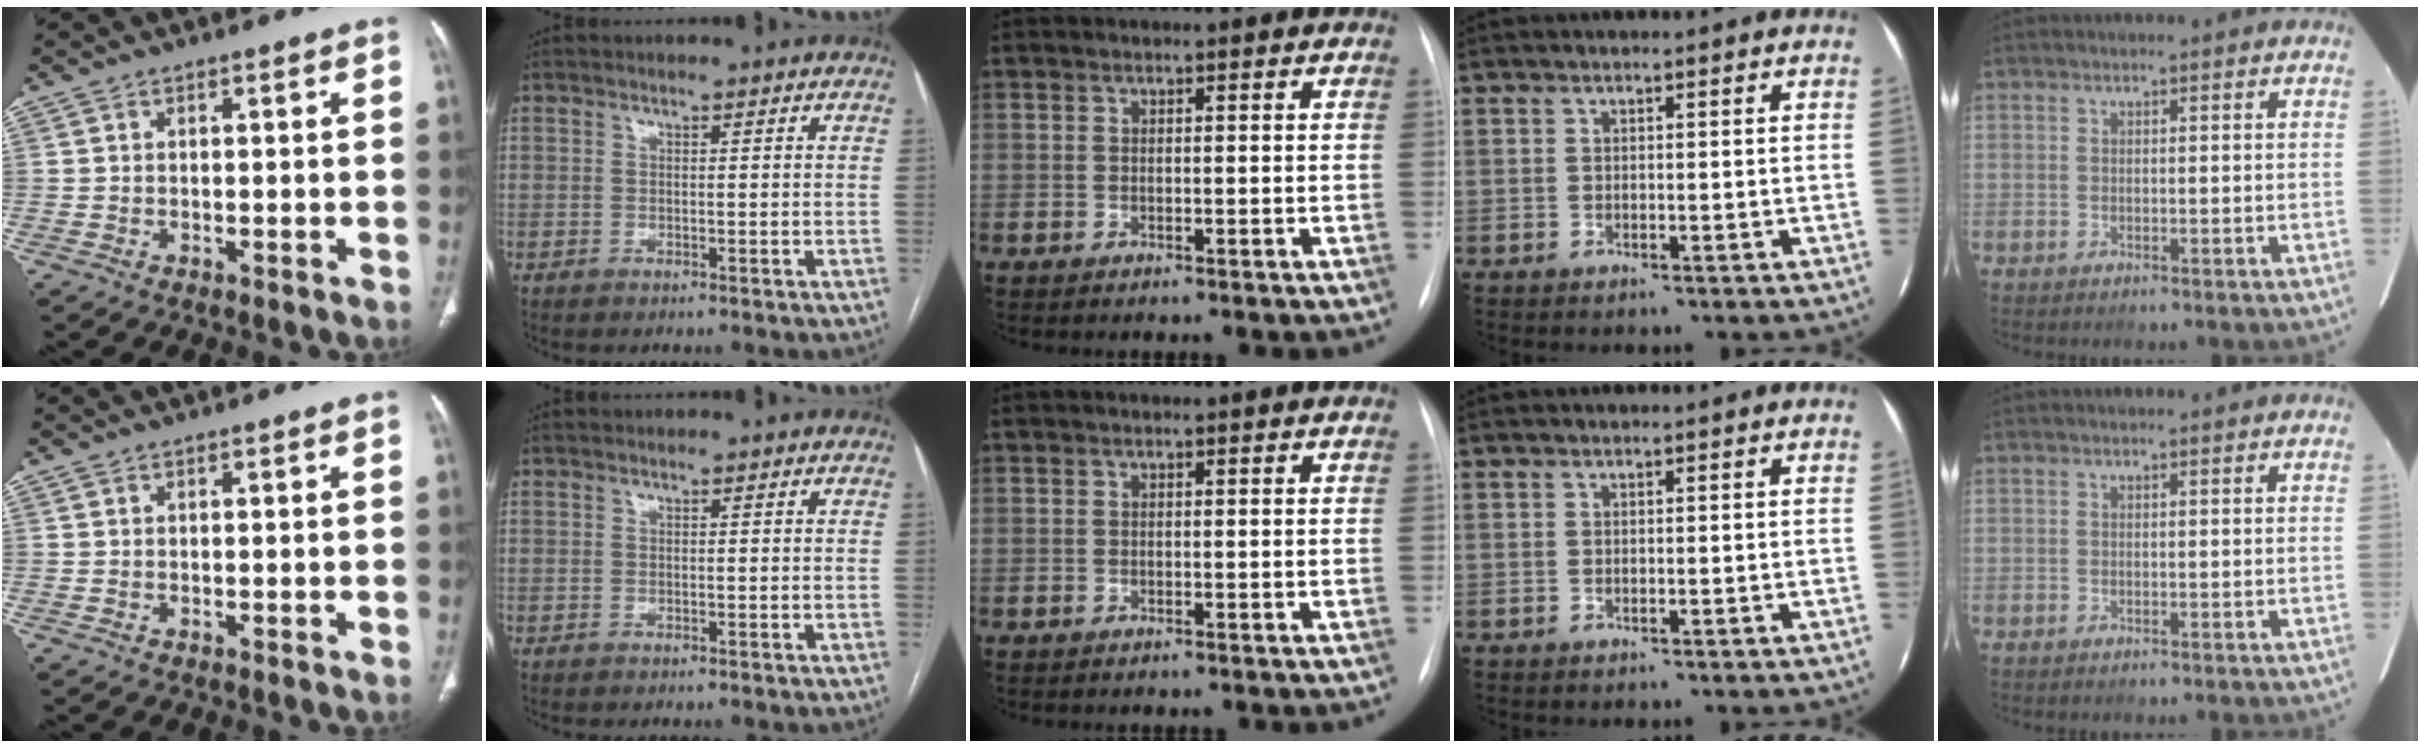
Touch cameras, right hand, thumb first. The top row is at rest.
{}